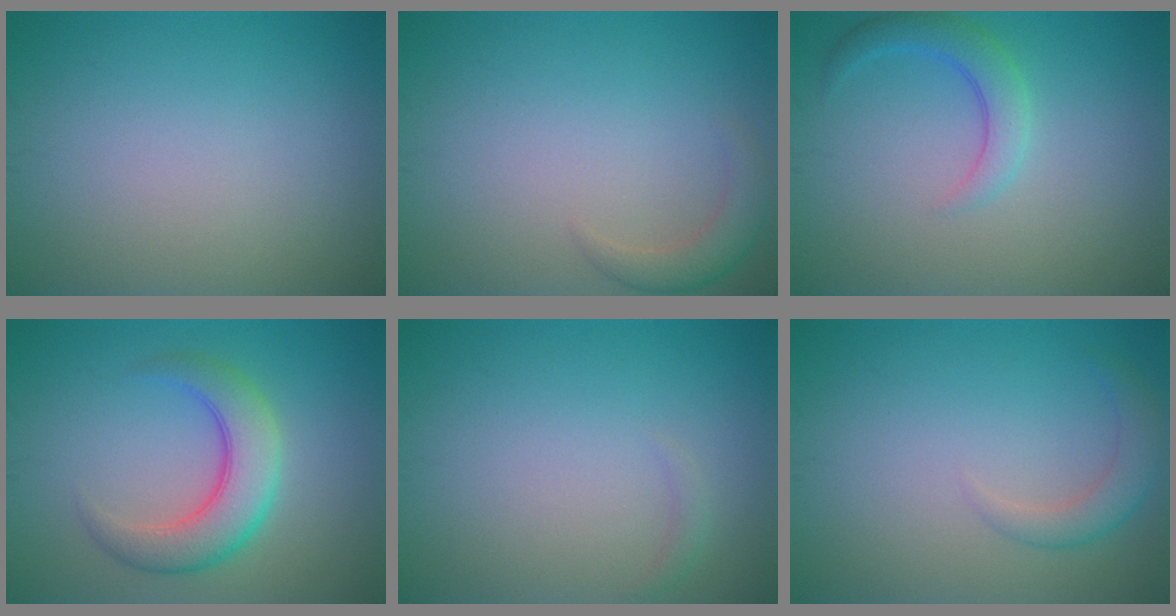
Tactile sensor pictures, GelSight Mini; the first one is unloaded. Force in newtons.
{"total": 2.2, "press": 2.2, "slide": 0.2}
{"total": 2.8, "press": 2.8, "slide": 0.4}
{"total": 5.2, "press": 5.2, "slide": 0.3}
{"total": 0.7, "press": 0.7, "slide": 0.2}
{"total": 2.2, "press": 2.2, "slide": 0.1}